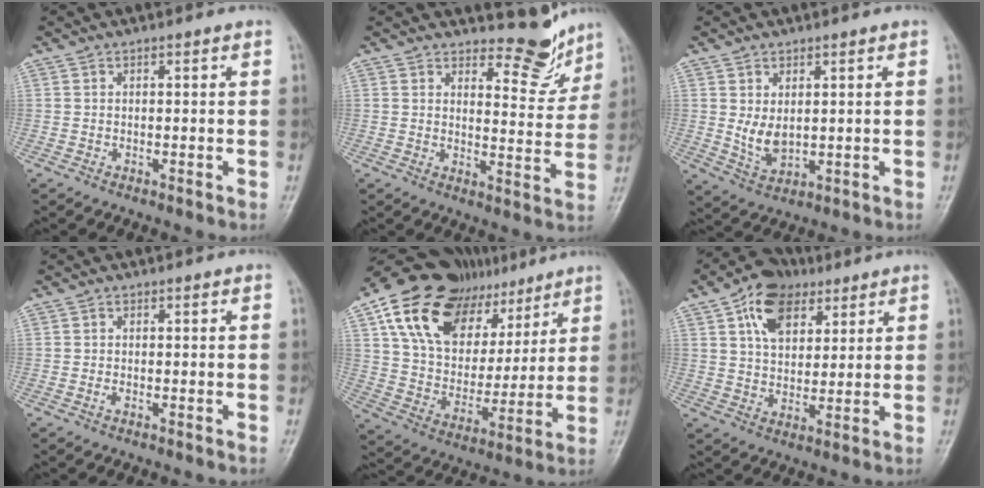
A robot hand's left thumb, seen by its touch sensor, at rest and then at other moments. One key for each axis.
{"total": 7.6, "fx": 6.7, "fy": 2.8, "fz": 2.0, "tx": 0.001, "ty": -0.064, "tz": 0.093}
{"total": 5.0, "fx": 0.9, "fy": 3.1, "fz": 3.8, "tx": -0.060, "ty": -0.014, "tz": 0.029}
{"total": 0.9, "fx": -0.4, "fy": 0.5, "fz": 0.7, "tx": -0.015, "ty": 0.001, "tz": -0.009}
{"total": 22.8, "fx": 12.9, "fy": 14.0, "fz": 12.5, "tx": -0.174, "ty": -0.018, "tz": 0.229}
{"total": 11.2, "fx": 5.4, "fy": 7.2, "fz": 6.6, "tx": -0.091, "ty": -0.012, "tz": 0.089}